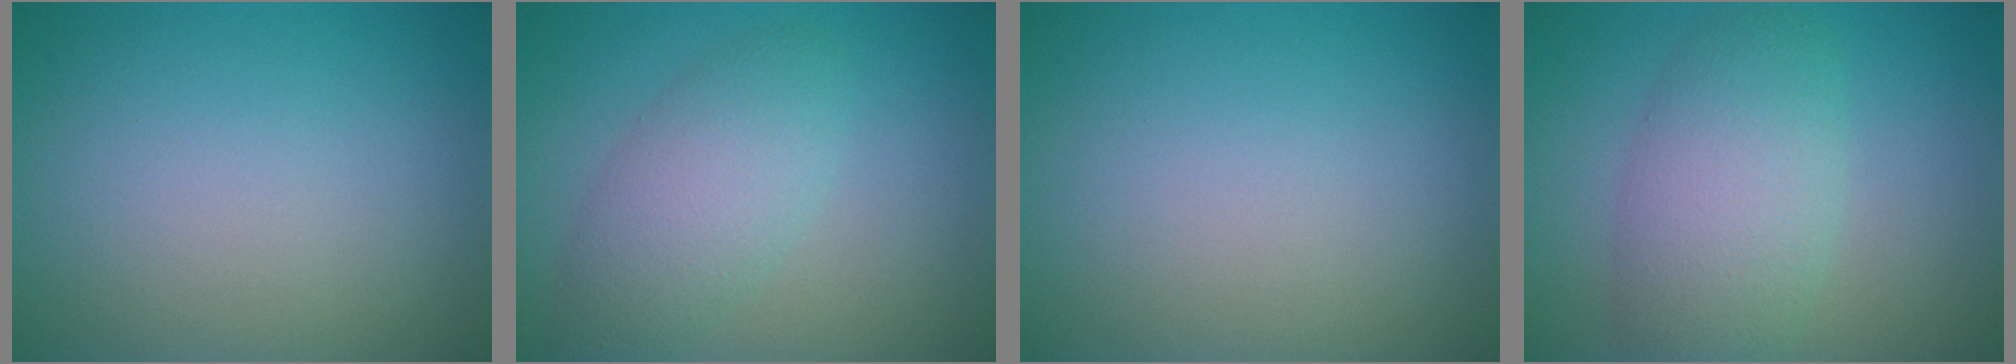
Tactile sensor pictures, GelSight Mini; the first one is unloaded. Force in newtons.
{"total": 4.0, "press": 4.0, "slide": 0.1}
{"total": 0.0}
{"total": 5.5, "press": 5.5, "slide": 0.3}